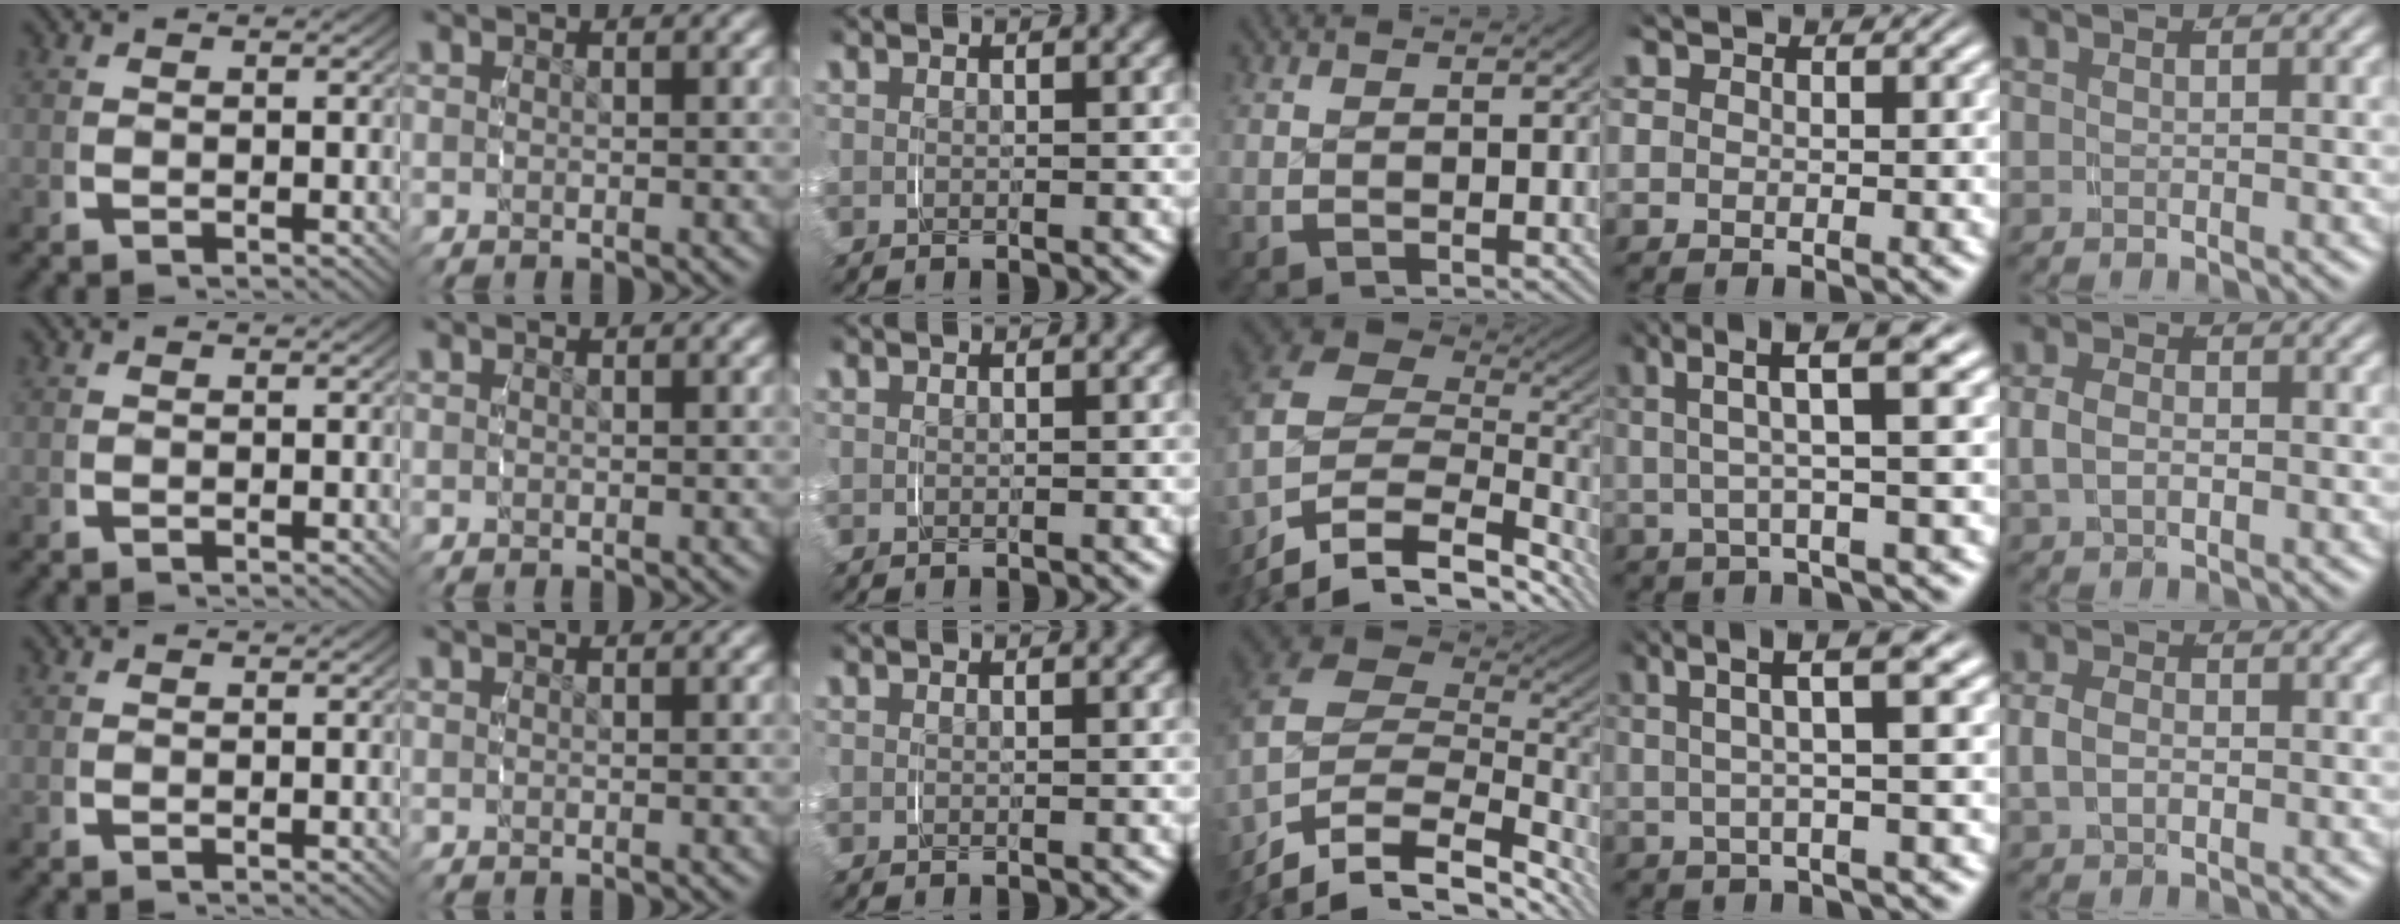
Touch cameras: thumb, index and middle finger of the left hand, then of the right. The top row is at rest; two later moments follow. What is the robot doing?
{"motion": "grasp_and_lifting", "object": "shirt"}